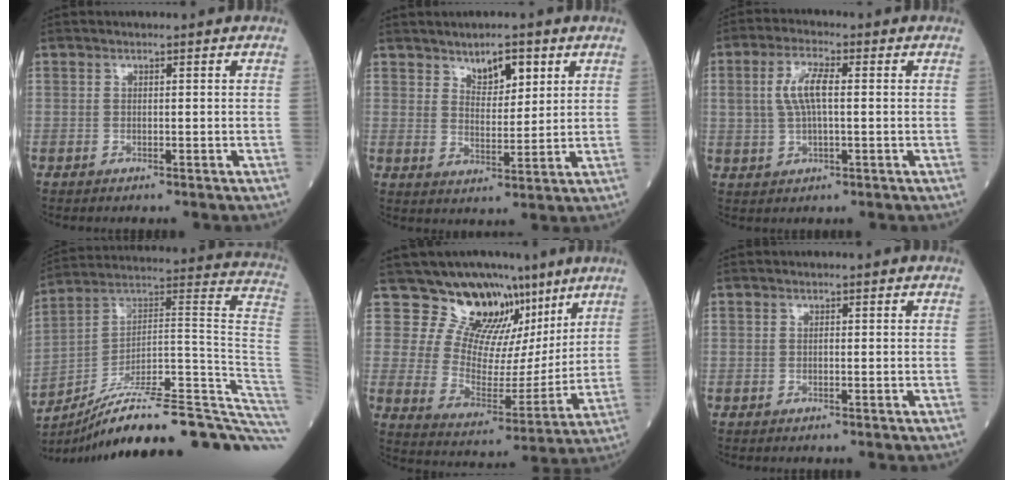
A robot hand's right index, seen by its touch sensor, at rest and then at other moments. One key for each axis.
{"total": 5.5, "fx": 3.3, "fy": 2.3, "fz": 3.7, "tx": -0.060, "ty": 0.001, "tz": 0.057}
{"total": 6.0, "fx": 0.9, "fy": 1.9, "fz": 5.7, "tx": -0.124, "ty": 0.010, "tz": 0.020}
{"total": 30.5, "fx": -23.2, "fy": 2.5, "fz": 19.6, "tx": -0.168, "ty": 0.025, "tz": -0.340}
{"total": 13.7, "fx": 9.8, "fy": 7.4, "fz": 6.2, "tx": -0.098, "ty": -0.001, "tz": 0.161}
{"total": 0.0}